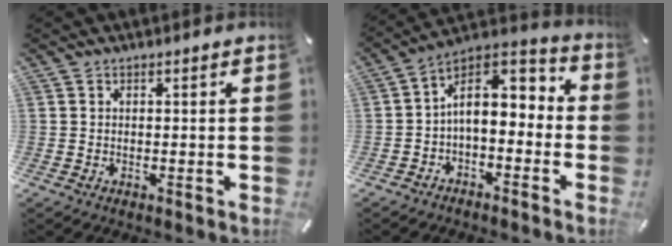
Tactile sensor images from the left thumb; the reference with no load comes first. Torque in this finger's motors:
{"motor_torque": [0.13, 0.82, 0.98, 0.49, 0.36]}